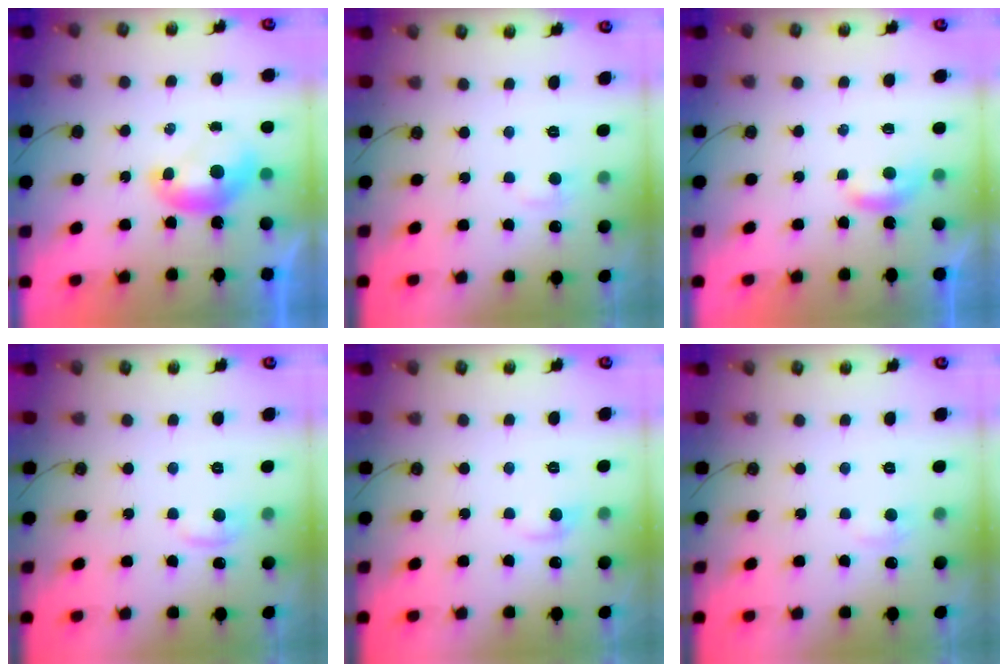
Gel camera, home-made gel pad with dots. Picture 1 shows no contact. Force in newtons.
{"total": 2.0, "press": 1.8, "slide": 0.7}
{"total": 1.7, "press": 1.6, "slide": 0.5}
{"total": 1.2, "press": 0.8, "slide": 0.9}
{"total": 1.8, "press": 1.5, "slide": 0.9}
{"total": 2.2, "press": 2.1, "slide": 0.6}